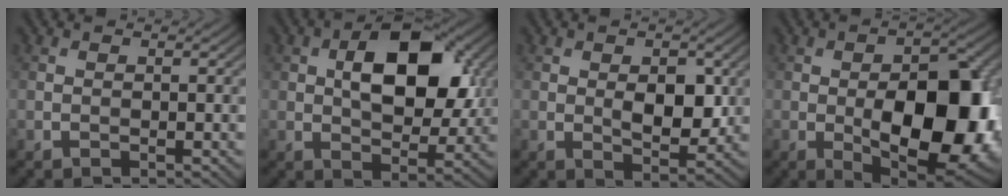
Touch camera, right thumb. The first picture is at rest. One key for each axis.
{"total": 11.4, "fx": 2.4, "fy": 6.4, "fz": 9.1, "tx": -0.143, "ty": 0.006, "tz": 0.035}
{"total": 5.2, "fx": 0.4, "fy": 2.9, "fz": 4.3, "tx": -0.068, "ty": -0.007, "tz": 0.011}
{"total": 16.2, "fx": -2.5, "fy": 8.5, "fz": 13.6, "tx": -0.167, "ty": -0.012, "tz": -0.032}